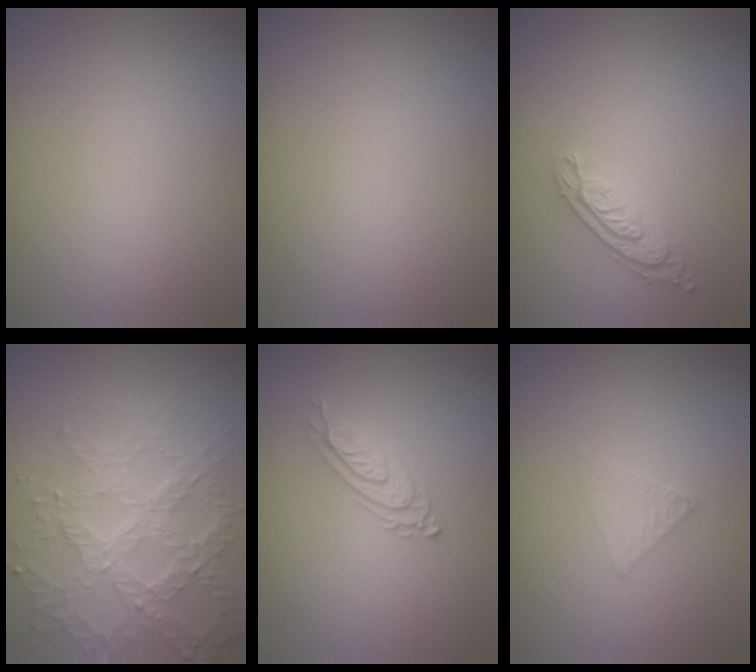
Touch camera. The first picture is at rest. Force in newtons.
{"total": 0.0}
{"total": 2.4, "press": 1.9, "slide": 1.4}
{"total": 6.8, "press": 5.3, "slide": 4.3}
{"total": 2.4, "press": 2.0, "slide": 1.4}
{"total": 1.4, "press": 1.3, "slide": 0.2}